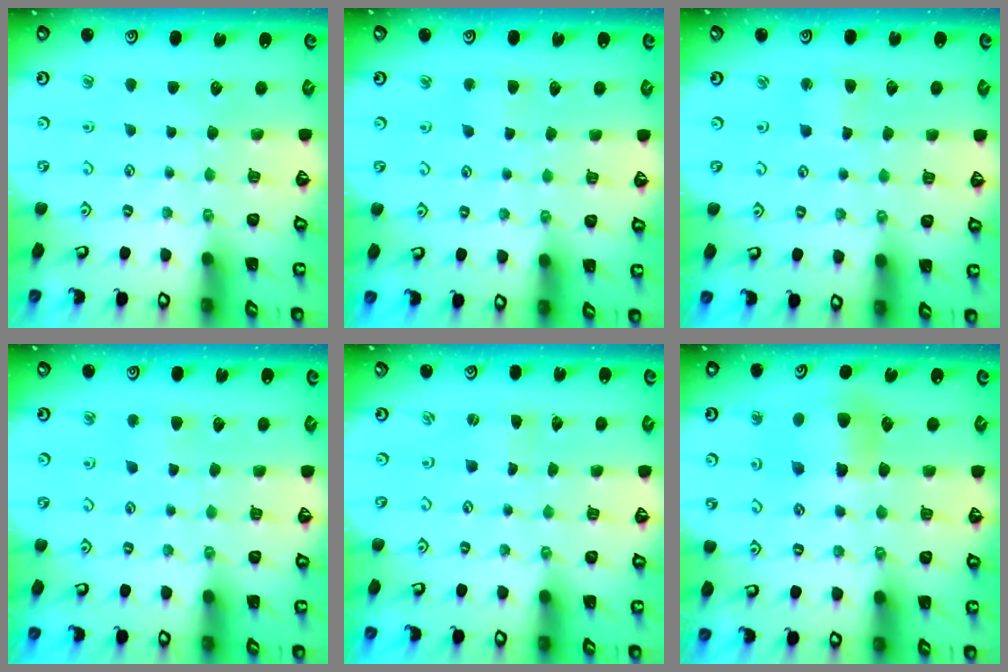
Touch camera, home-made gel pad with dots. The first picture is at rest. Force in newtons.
{"total": 2.6, "press": 2.5, "slide": 0.5}
{"total": 2.2, "press": 2.2, "slide": 0.2}
{"total": 2.5, "press": 2.4, "slide": 0.7}
{"total": 0.0}
{"total": 6.4, "press": 6.3, "slide": 0.9}